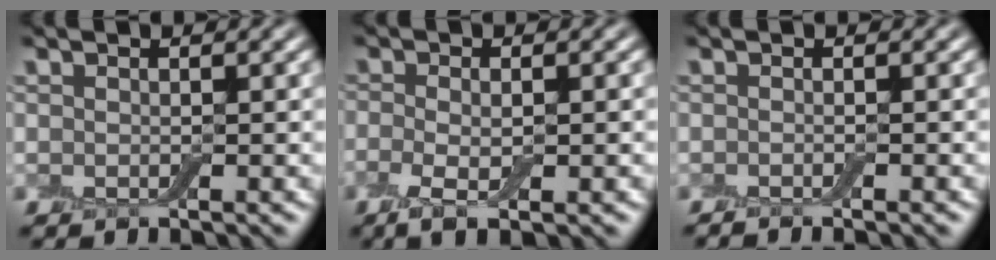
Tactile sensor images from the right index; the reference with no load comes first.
{"total": 3.6, "force": [-1.1, 1.3, 3.2], "torque": [-0.063, -0.009, -0.021]}
{"total": 1.1, "force": [-0.9, 0.1, 0.6], "torque": [-0.004, -0.002, -0.016]}